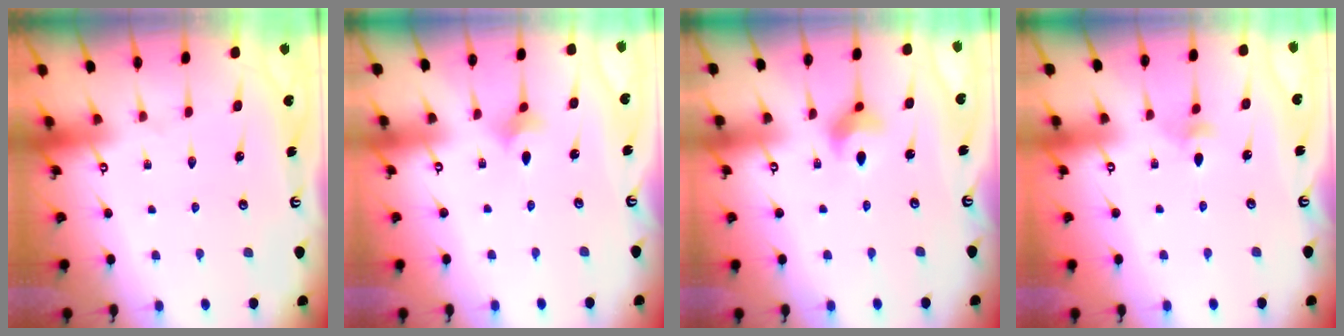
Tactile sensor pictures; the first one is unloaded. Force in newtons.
{"total": 1.9, "press": 1.8, "slide": 0.5}
{"total": 5.7, "press": 5.6, "slide": 1.0}
{"total": 3.2, "press": 3.2, "slide": 0.6}